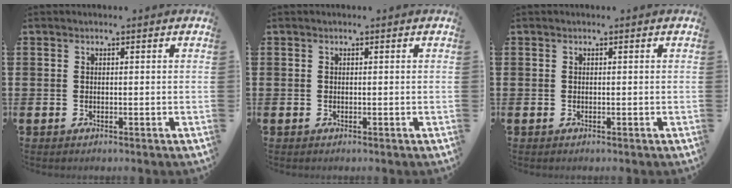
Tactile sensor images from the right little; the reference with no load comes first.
{"total": 0.0}
{"total": 0.0}